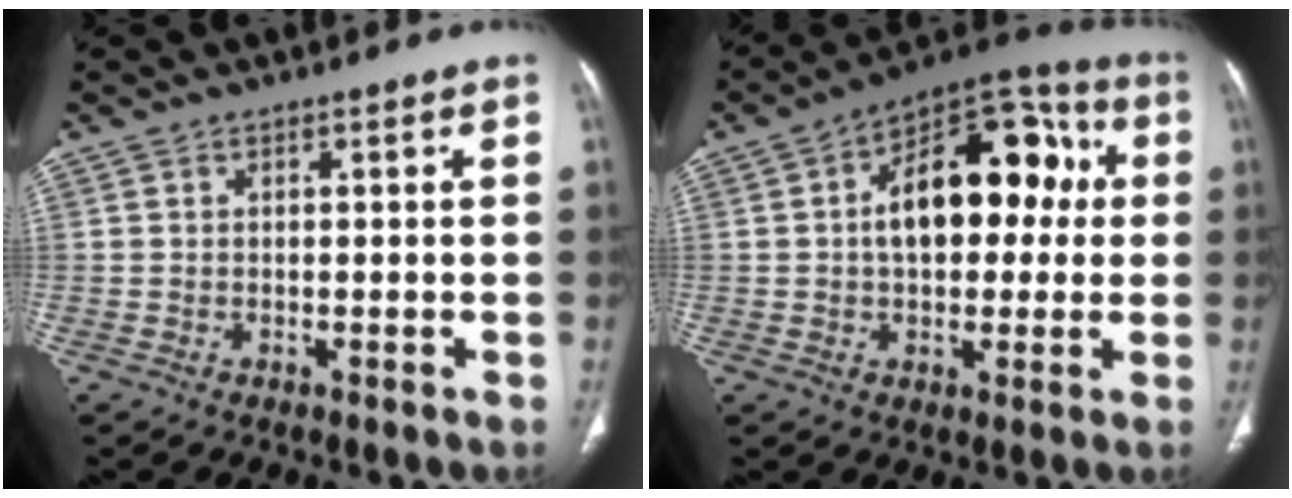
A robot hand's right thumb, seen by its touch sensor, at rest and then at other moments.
{"total": 18.5, "force": [2.4, 11.0, 14.7], "torque": [-0.174, 0.041, 0.029]}